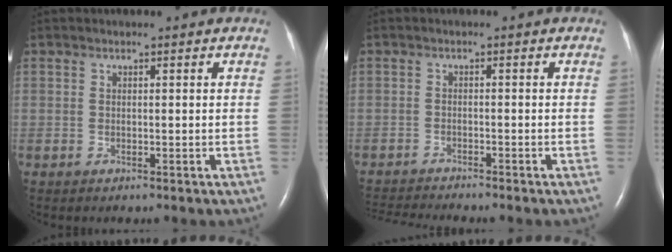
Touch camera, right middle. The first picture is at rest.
{"total": 5.9, "force": [-5.7, -0.9, 1.5], "torque": [-0.022, -0.016, -0.091]}